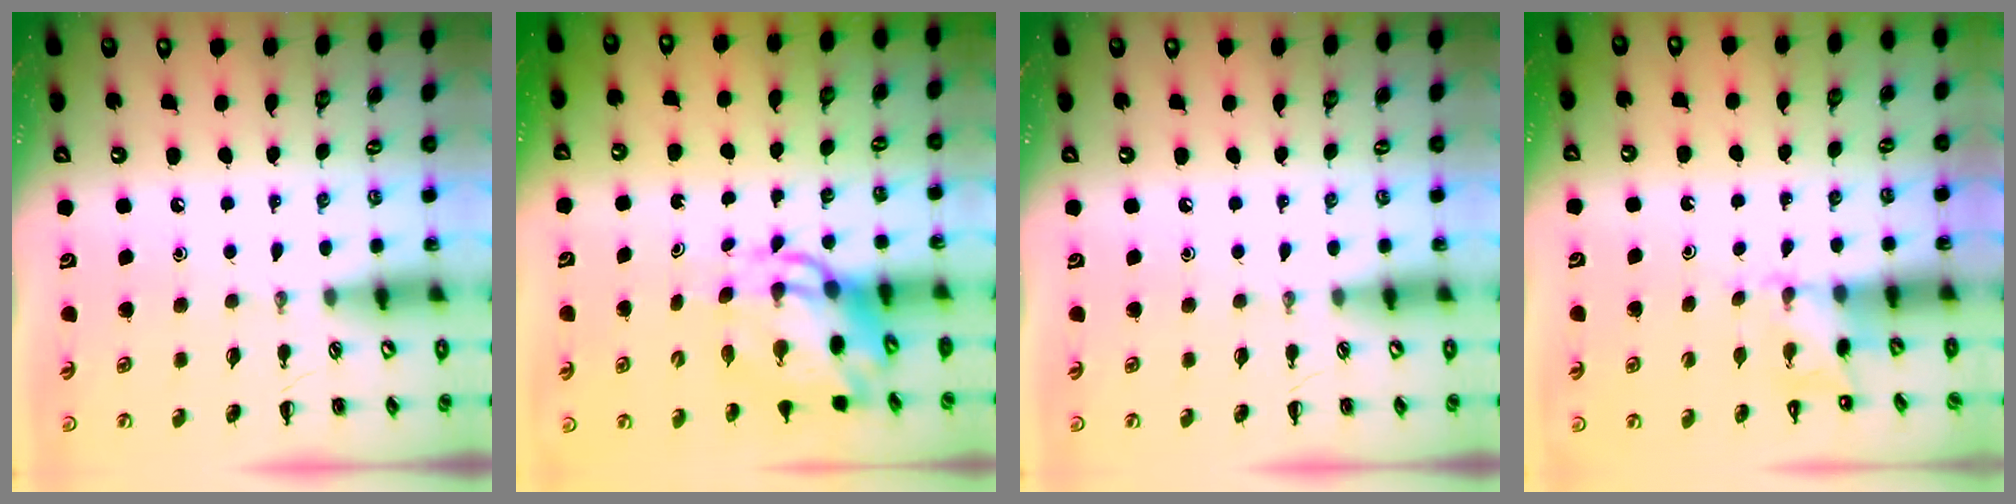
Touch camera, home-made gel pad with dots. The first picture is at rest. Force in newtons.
{"total": 8.1, "press": 7.7, "slide": 2.3}
{"total": 0.0}
{"total": 3.5, "press": 3.3, "slide": 1.2}